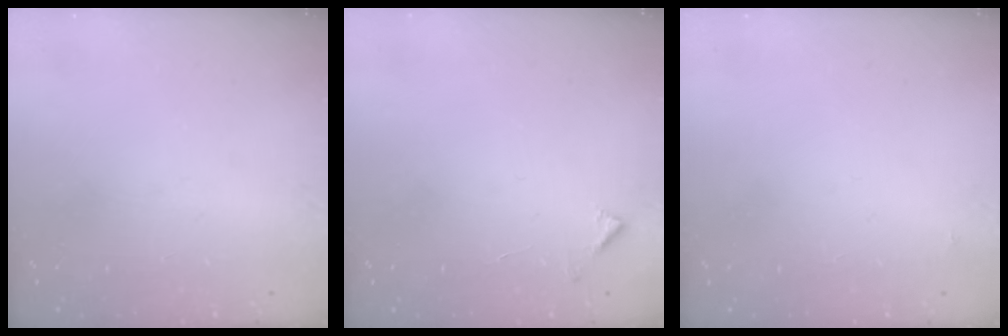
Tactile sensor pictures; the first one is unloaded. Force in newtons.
{"total": 4.3, "press": 4.2, "slide": 0.3}
{"total": 3.1, "press": 3.1, "slide": 0.3}